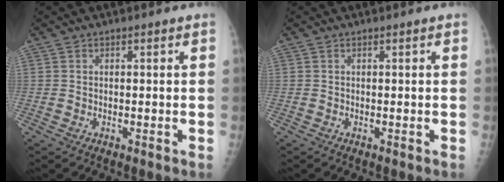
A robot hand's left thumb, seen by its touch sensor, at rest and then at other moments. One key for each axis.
{"total": 0.0}